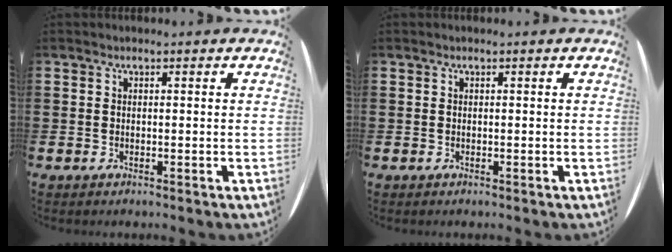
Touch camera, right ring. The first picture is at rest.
{"total": 0.0}